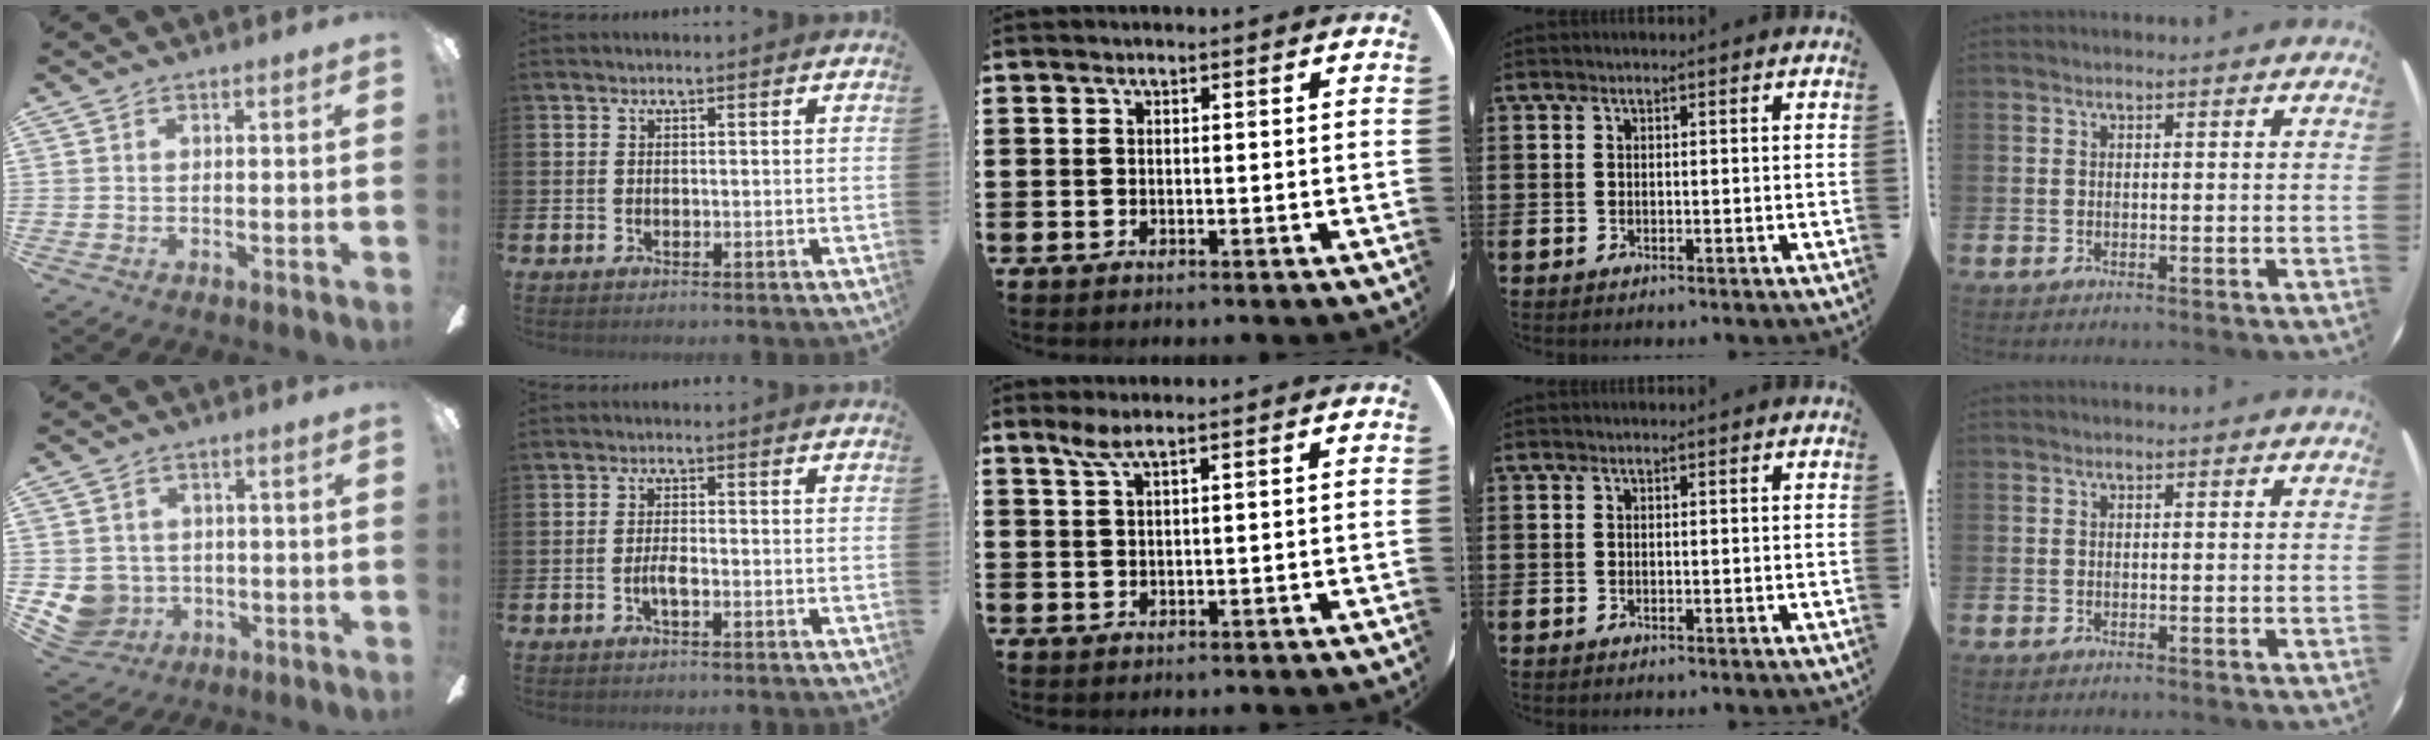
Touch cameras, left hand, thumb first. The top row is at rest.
{"thumb": {"total": 6.5, "force": [-0.5, 6.4, 1.4], "torque": [-0.068, -0.006, -0.007]}, "index": {"total": 1.9, "force": [-0.7, 0.5, 1.6], "torque": [-0.025, 0.001, -0.016]}, "middle": {"total": 2.3, "force": [1.5, 0.0, 1.7], "torque": [-0.037, 0.001, 0.027]}}